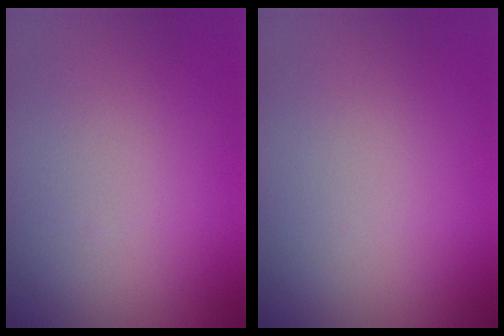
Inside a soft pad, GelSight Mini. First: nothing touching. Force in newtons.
{"total": 0.0}